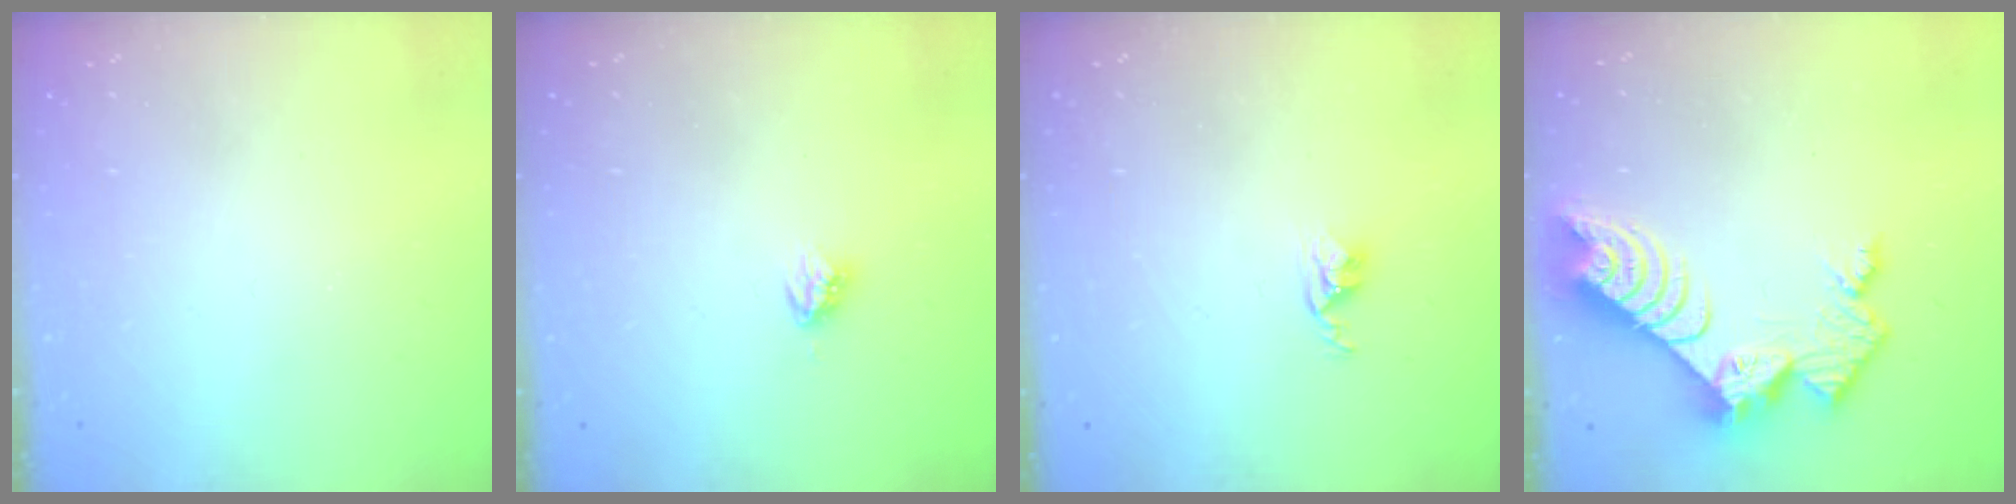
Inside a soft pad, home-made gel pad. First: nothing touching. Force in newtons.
{"total": 3.8, "press": 3.8, "slide": 0.4}
{"total": 2.9, "press": 2.9, "slide": 0.4}
{"total": 11.2, "press": 11.1, "slide": 0.9}